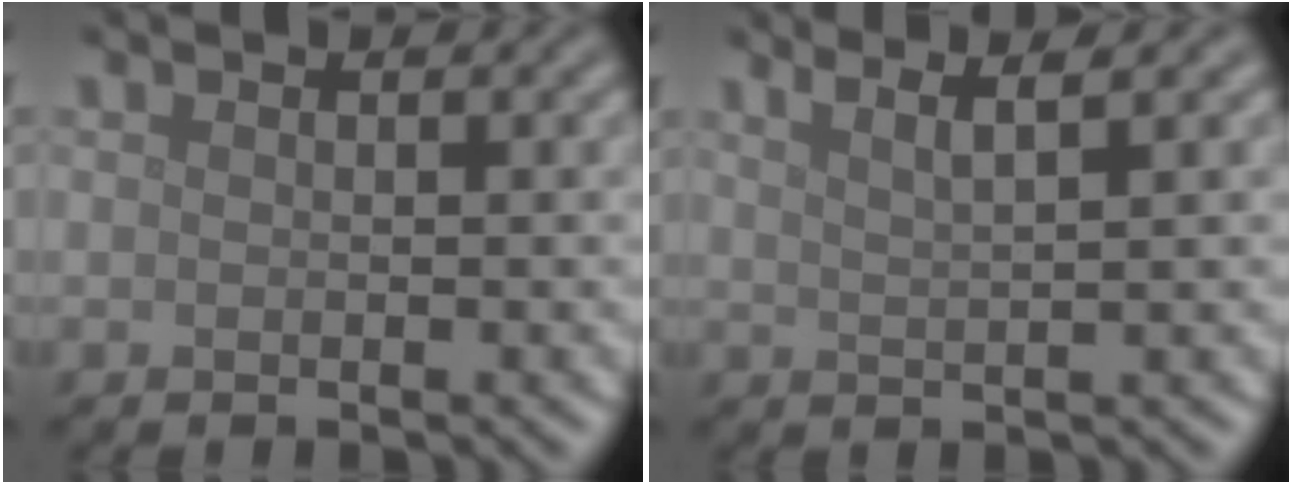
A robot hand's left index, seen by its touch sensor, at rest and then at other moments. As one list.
[{"total": 3.8, "force": [2.6, 1.2, 2.5], "torque": [-0.016, 0.020, 0.014]}]